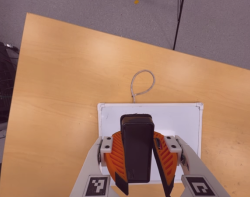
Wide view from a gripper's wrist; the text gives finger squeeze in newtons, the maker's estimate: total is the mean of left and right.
{"total": 11.0, "left": 9.9, "right": 12.1}